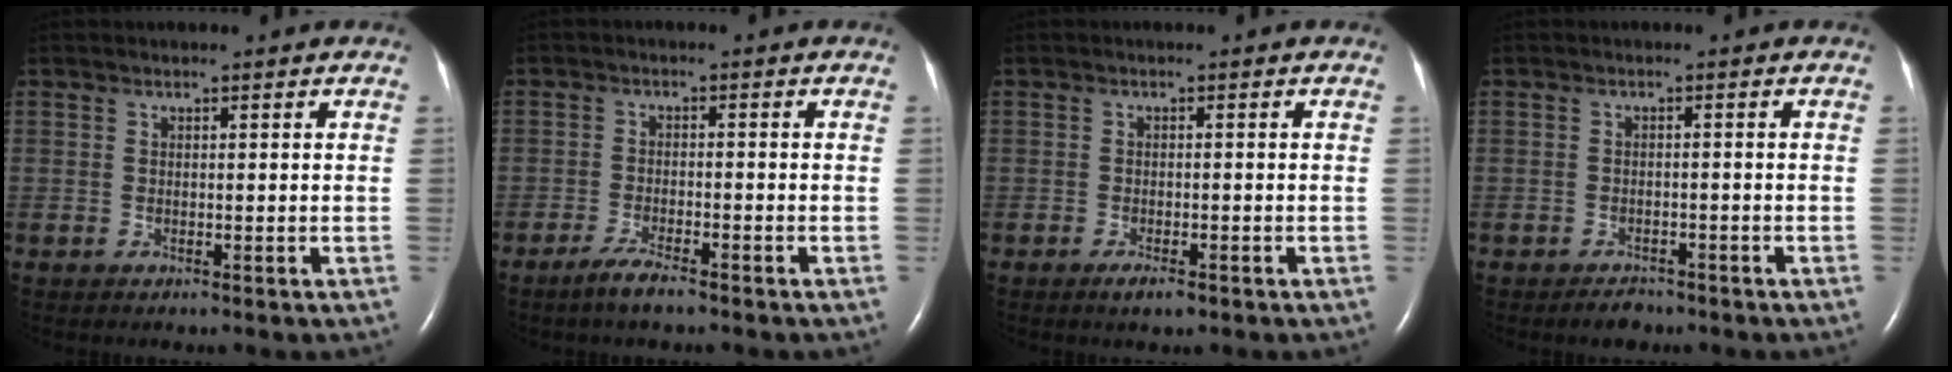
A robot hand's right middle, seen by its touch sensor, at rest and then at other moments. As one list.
[{"total": 3.5, "force": [-2.8, 0.3, 2.1], "torque": [-0.053, -0.006, -0.054]}, {"total": 2.0, "force": [-1.3, 0.5, 1.4], "torque": [-0.029, -0.003, -0.019]}, {"total": 2.2, "force": [-1.8, 1.0, 0.6], "torque": [-0.017, 0.000, -0.023]}]